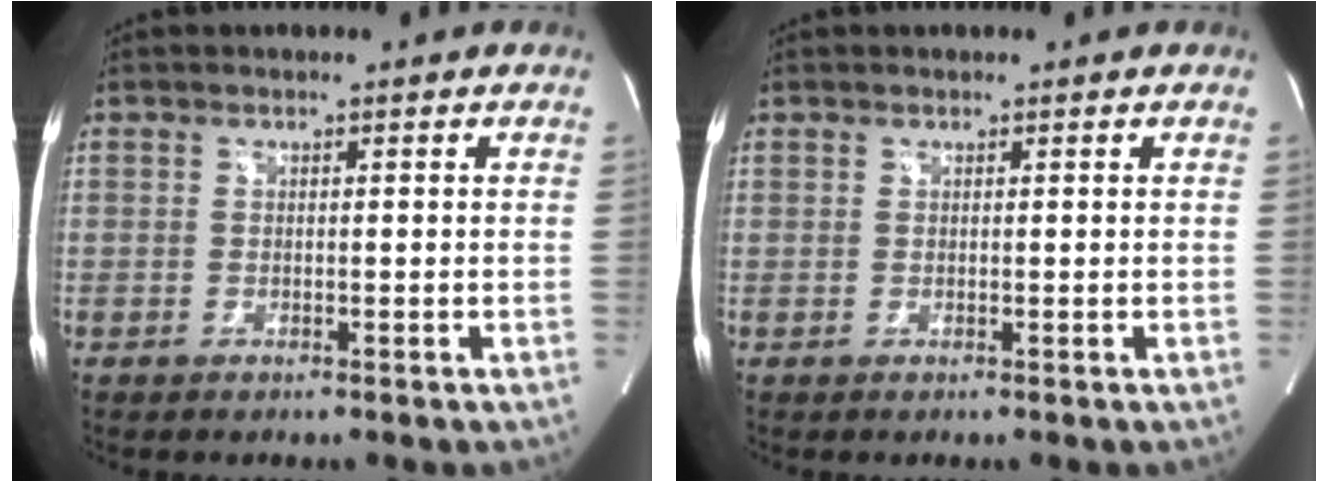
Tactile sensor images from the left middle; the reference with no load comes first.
{"total": 0.0}